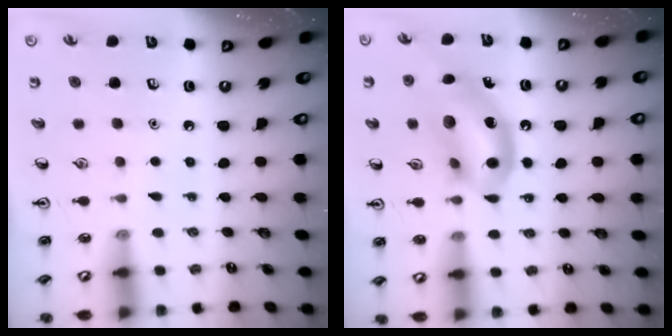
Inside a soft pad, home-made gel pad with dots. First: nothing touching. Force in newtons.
{"total": 14.4, "press": 13.9, "slide": 3.5}